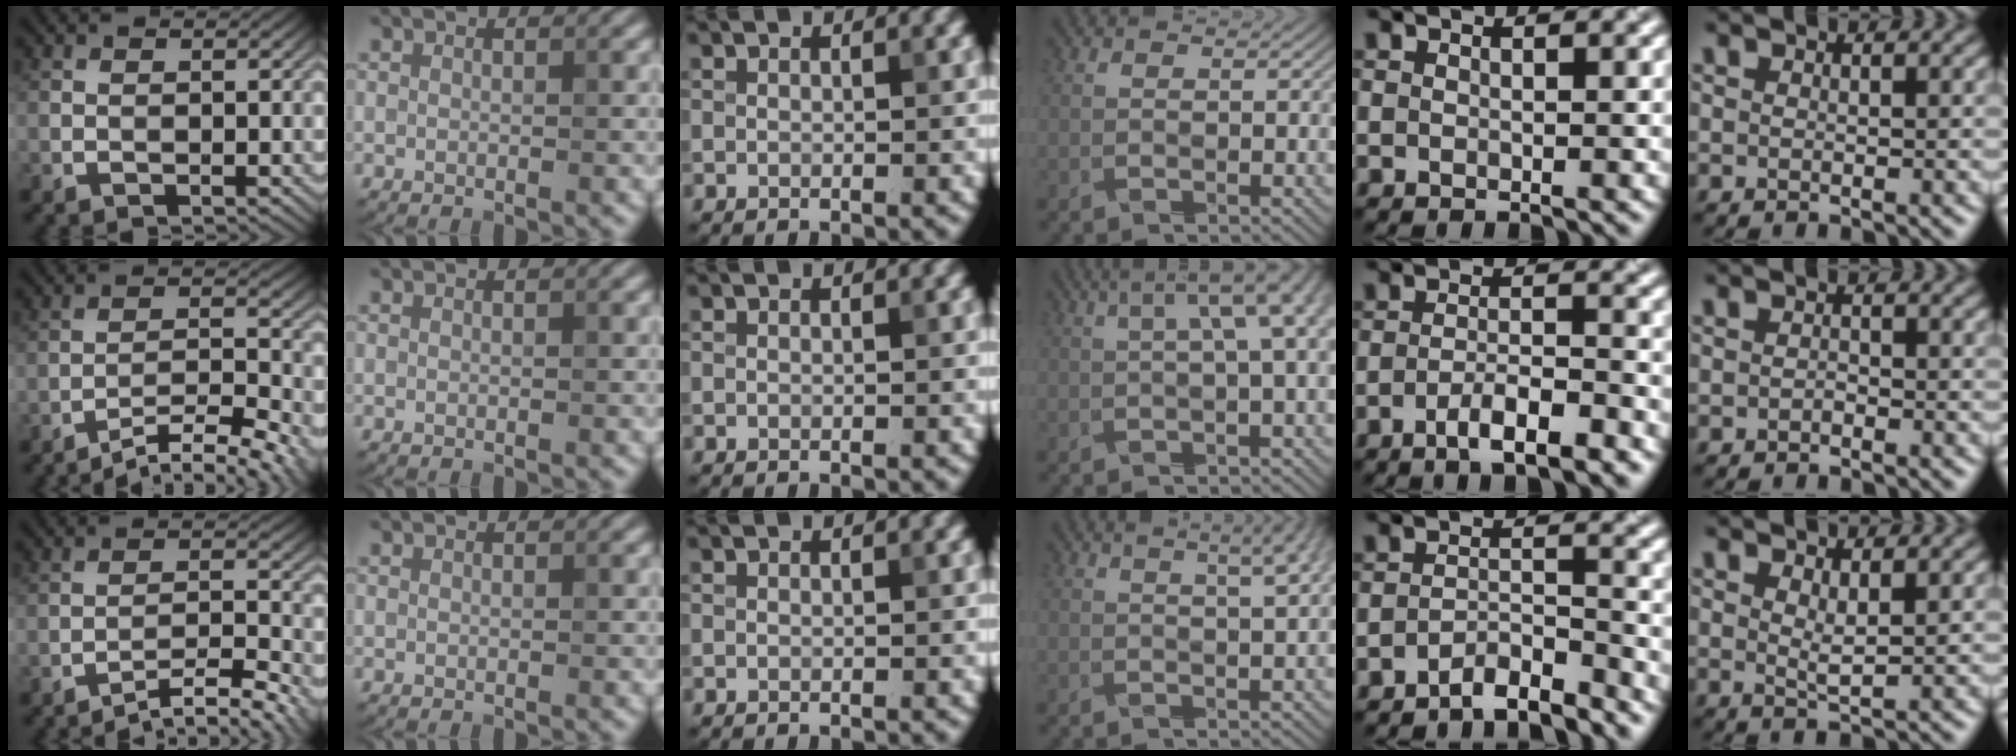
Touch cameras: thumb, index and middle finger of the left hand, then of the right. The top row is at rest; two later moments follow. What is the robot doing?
{"motion": "pour", "object": "sugar"}